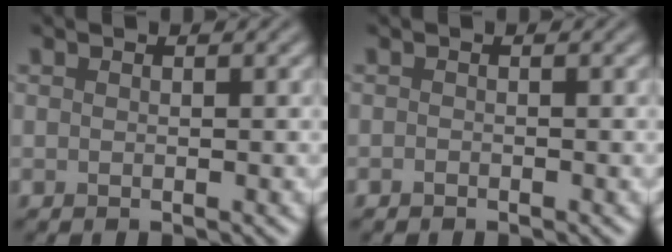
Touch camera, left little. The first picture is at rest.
{"total": 0.0}